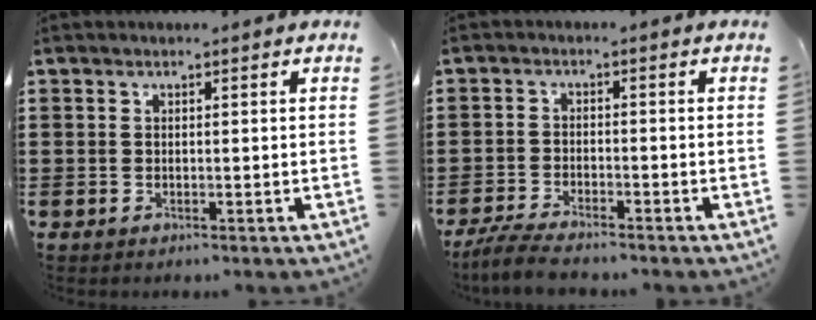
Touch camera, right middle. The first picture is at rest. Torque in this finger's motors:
{"motor_torque": [1.13, -0.19, 0.33, 0.09]}